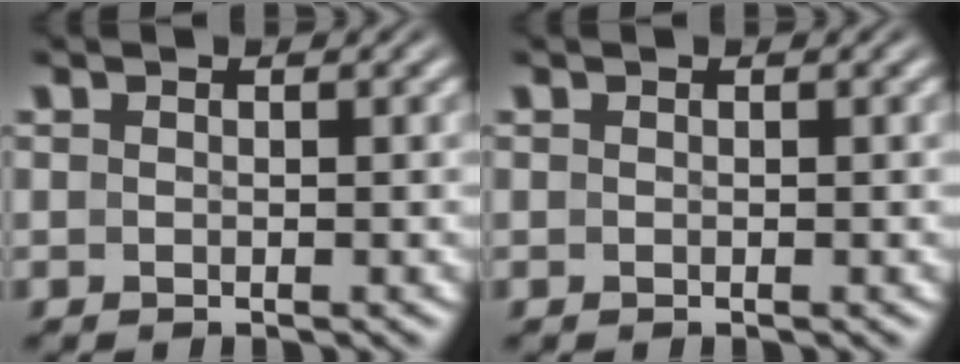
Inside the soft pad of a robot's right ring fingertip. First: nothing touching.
{"total": 0.0}